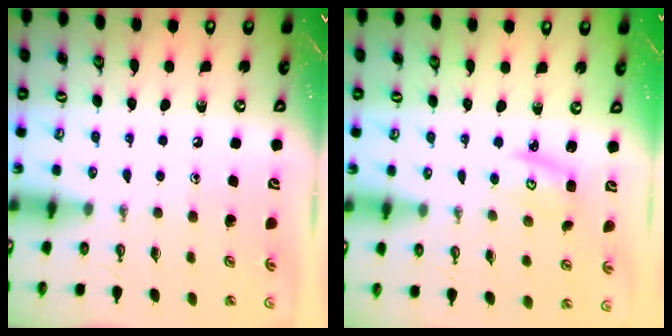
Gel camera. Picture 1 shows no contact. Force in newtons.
{"total": 2.8, "press": 2.8, "slide": 0.4}